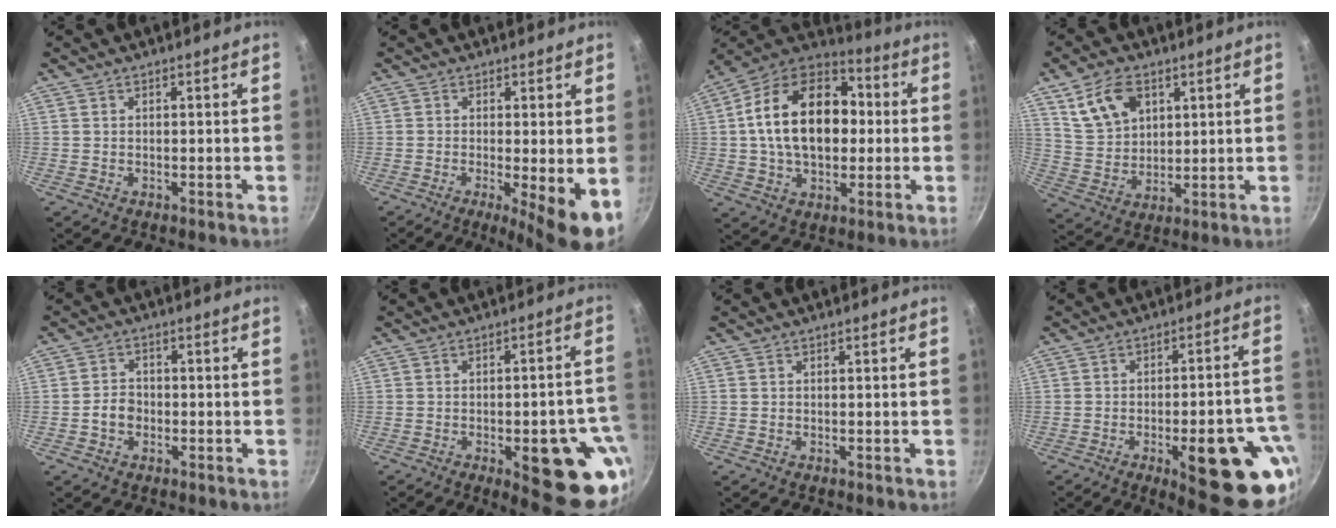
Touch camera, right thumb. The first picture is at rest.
{"total": 7.4, "force": [-1.2, 1.4, 7.1], "torque": [-0.102, -0.012, -0.012]}
{"total": 22.0, "force": [1.4, 14.7, 16.3], "torque": [-0.245, 0.035, 0.010]}
{"total": 10.8, "force": [5.0, 7.0, 6.4], "torque": [-0.097, -0.017, 0.106]}
{"total": 3.6, "force": [-1.2, 2.8, 1.8], "torque": [-0.017, 0.017, -0.024]}
{"total": 17.9, "force": [-6.3, 6.7, 15.4], "torque": [-0.127, 0.018, -0.073]}
{"total": 0.0}
{"total": 21.4, "force": [-8.3, 7.4, 18.3], "torque": [-0.170, 0.022, -0.101]}